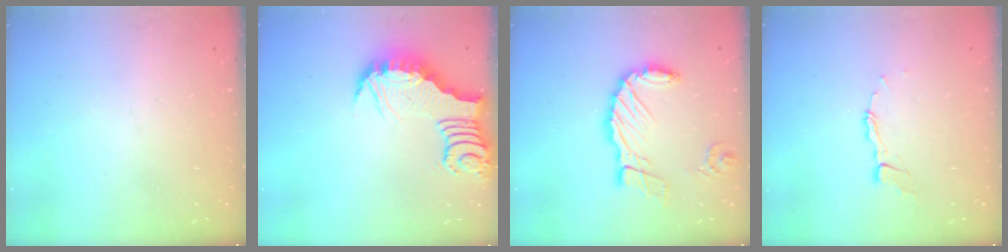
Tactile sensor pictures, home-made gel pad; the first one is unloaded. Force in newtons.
{"total": 3.9, "press": 3.9, "slide": 0.4}
{"total": 12.8, "press": 12.7, "slide": 1.6}
{"total": 3.3, "press": 3.3, "slide": 0.3}